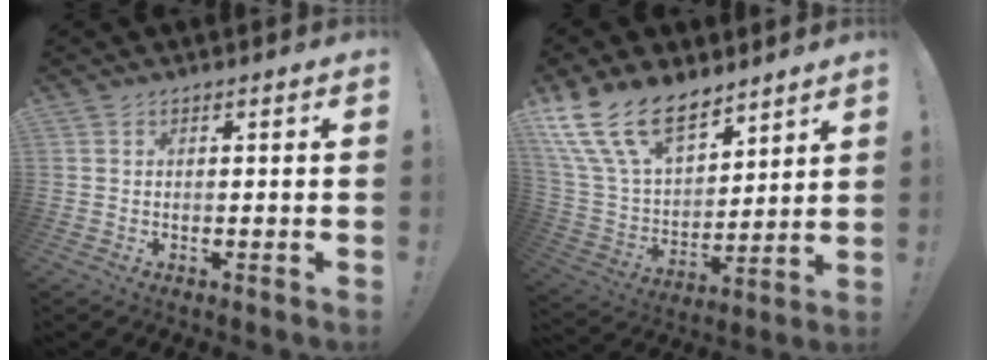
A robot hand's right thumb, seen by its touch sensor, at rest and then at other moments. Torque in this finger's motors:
{"motor_torque": [-0.53, 2.12, 1.48, 1.28, 0.11]}